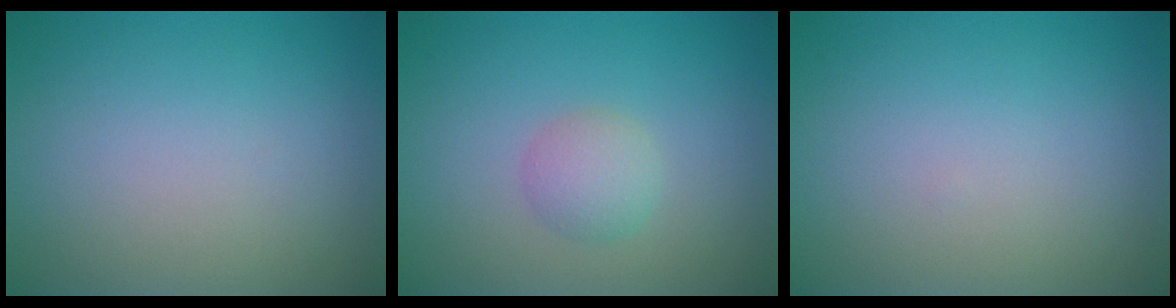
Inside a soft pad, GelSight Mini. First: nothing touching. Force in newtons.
{"total": 2.0, "press": 2.0, "slide": 0.0}
{"total": 0.0}